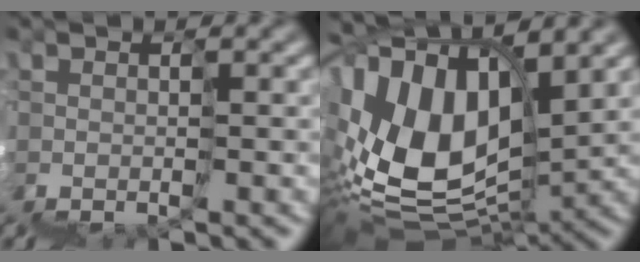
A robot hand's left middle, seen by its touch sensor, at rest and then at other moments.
{"total": 10.0, "force": [4.3, 5.1, 7.4], "torque": [-0.154, 0.032, 0.063]}